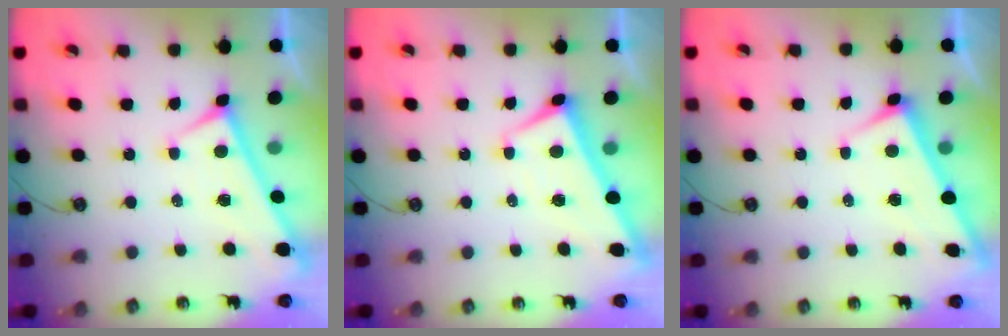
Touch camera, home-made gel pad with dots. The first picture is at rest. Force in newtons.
{"total": 3.6, "press": 3.5, "slide": 0.7}
{"total": 3.1, "press": 3.1, "slide": 0.0}